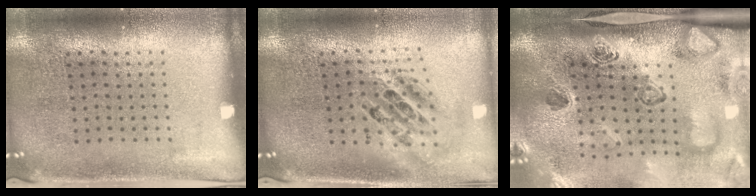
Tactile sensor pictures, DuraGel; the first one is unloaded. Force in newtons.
{"total": 2.0, "press": 1.6, "slide": 1.3}
{"total": 4.8, "press": 3.3, "slide": 3.4}